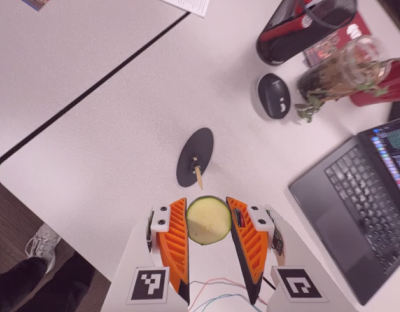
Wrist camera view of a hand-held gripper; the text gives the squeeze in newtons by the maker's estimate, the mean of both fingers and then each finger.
{"total": 11.5, "left": 12.1, "right": 10.8}